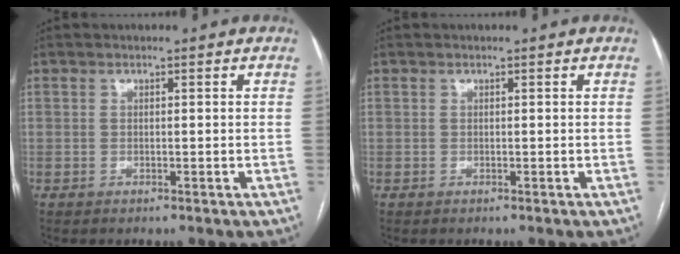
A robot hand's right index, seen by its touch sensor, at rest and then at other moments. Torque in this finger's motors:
{"motor_torque": [0.01, -0.01, 0.00, 0.00]}